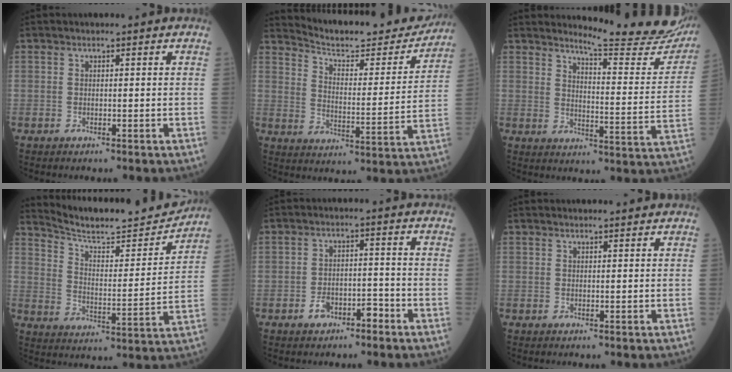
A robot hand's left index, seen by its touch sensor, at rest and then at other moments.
{"total": 18.0, "force": [17.2, 2.4, 4.7], "torque": [-0.067, -0.040, 0.233]}
{"total": 17.5, "force": [16.6, 0.8, 5.7], "torque": [-0.074, -0.105, 0.189]}
{"total": 16.1, "force": [15.6, 1.0, 4.0], "torque": [-0.072, -0.026, 0.234]}
{"total": 3.9, "force": [-2.6, 2.0, 2.0], "torque": [-0.033, 0.008, -0.042]}
{"total": 1.8, "force": [1.8, 0.0, 0.3], "torque": [-0.008, 0.004, 0.022]}